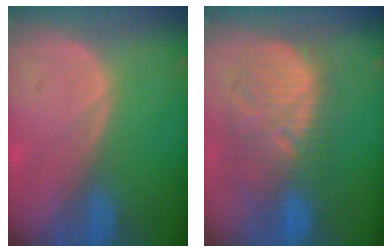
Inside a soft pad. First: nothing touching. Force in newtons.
{"total": 11.0, "press": 10.6, "slide": 2.7}